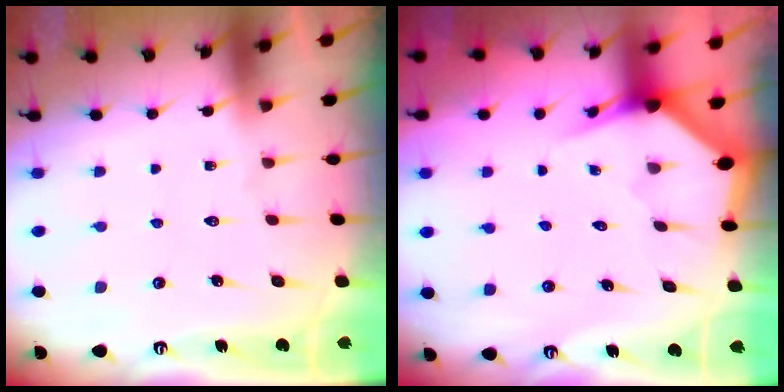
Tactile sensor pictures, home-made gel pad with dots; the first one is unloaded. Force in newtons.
{"total": 2.8, "press": 2.8, "slide": 0.0}